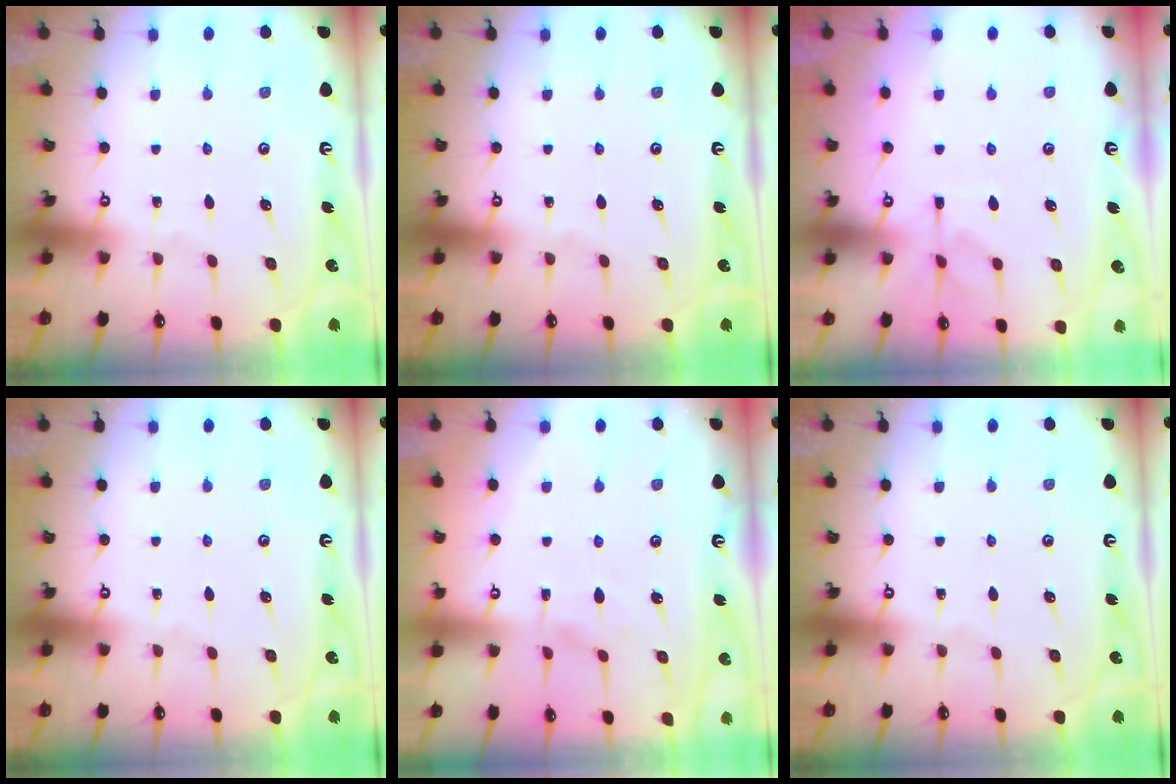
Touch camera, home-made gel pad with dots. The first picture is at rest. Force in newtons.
{"total": 0.0}
{"total": 5.9, "press": 5.7, "slide": 1.5}
{"total": 0.0}
{"total": 2.1, "press": 1.9, "slide": 0.9}
{"total": 0.0}